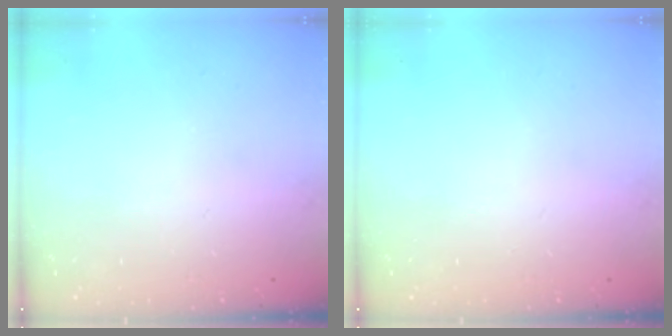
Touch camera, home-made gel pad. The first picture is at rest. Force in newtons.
{"total": 0.0}